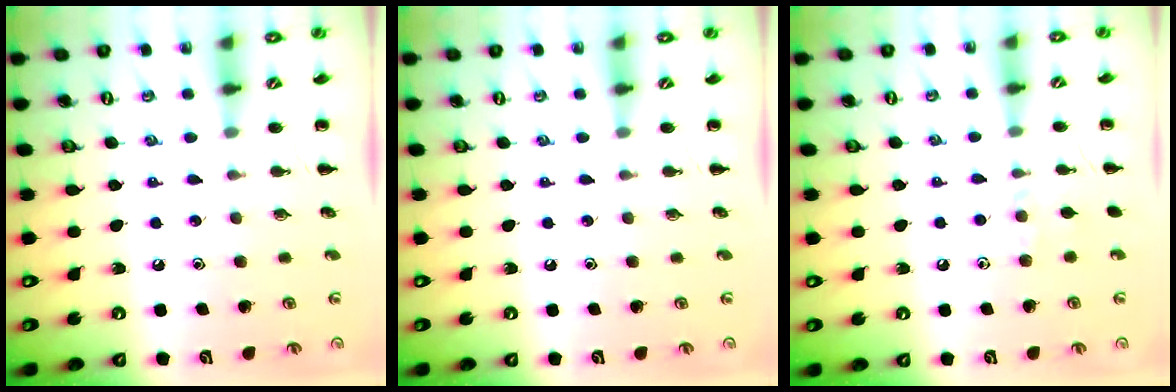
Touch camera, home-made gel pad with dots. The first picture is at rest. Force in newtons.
{"total": 0.0}
{"total": 5.5, "press": 5.1, "slide": 1.8}